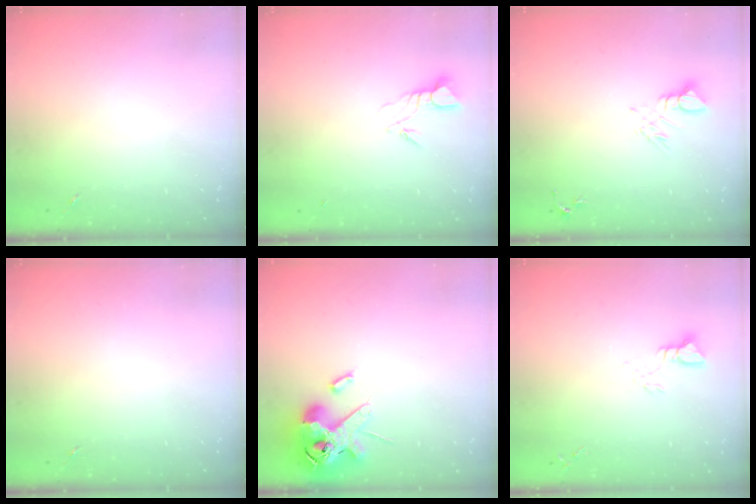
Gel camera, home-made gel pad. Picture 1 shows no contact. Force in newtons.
{"total": 3.9, "press": 3.9, "slide": 0.3}
{"total": 6.6, "press": 6.6, "slide": 0.5}
{"total": 0.0}
{"total": 15.3, "press": 15.1, "slide": 2.6}
{"total": 3.5, "press": 3.4, "slide": 0.3}